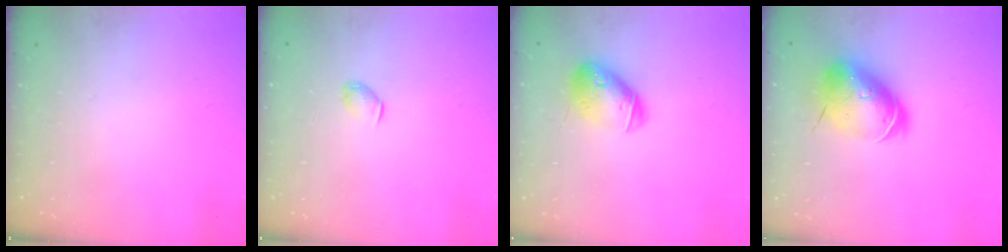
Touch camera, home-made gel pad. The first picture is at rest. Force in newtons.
{"total": 3.3, "press": 3.2, "slide": 0.6}
{"total": 12.6, "press": 12.4, "slide": 1.9}
{"total": 10.9, "press": 10.8, "slide": 1.8}